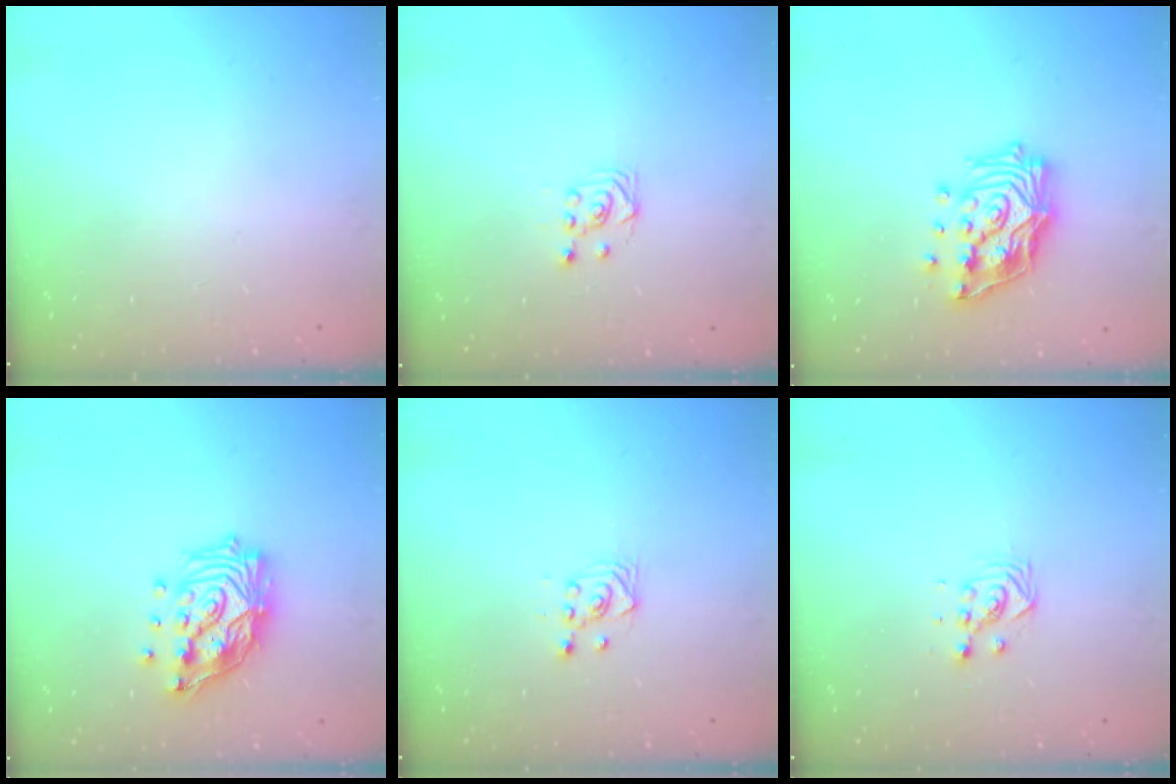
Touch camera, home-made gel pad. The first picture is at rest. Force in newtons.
{"total": 2.7, "press": 2.4, "slide": 1.3}
{"total": 17.7, "press": 17.6, "slide": 2.0}
{"total": 16.7, "press": 16.6, "slide": 1.1}
{"total": 3.5, "press": 3.2, "slide": 1.5}
{"total": 3.2, "press": 3.2, "slide": 0.5}